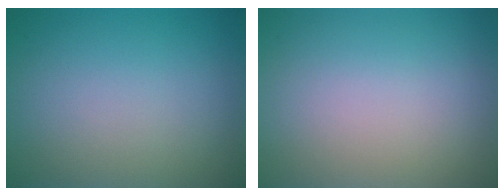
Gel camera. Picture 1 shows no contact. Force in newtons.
{"total": 0.0}